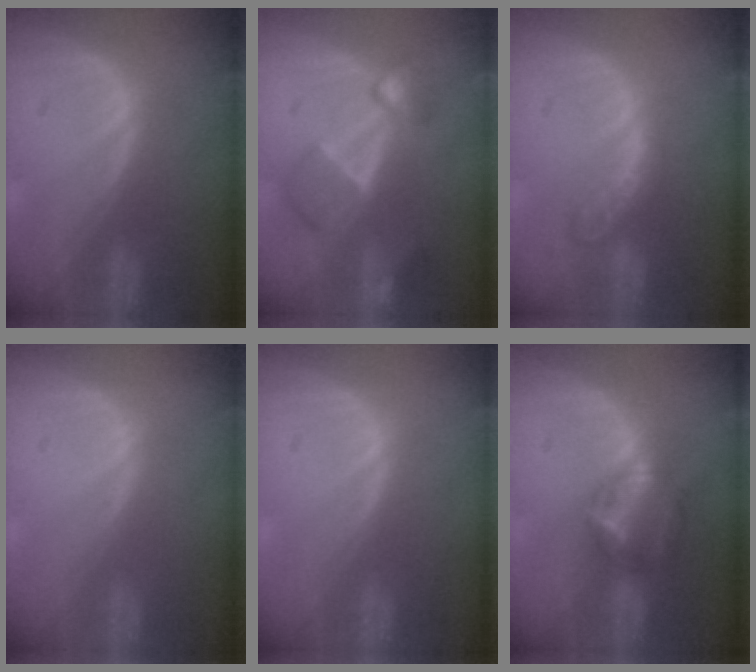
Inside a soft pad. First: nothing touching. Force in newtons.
{"total": 6.2, "press": 6.1, "slide": 0.3}
{"total": 4.9, "press": 4.9, "slide": 0.5}
{"total": 0.0}
{"total": 0.0}
{"total": 5.7, "press": 5.6, "slide": 1.4}